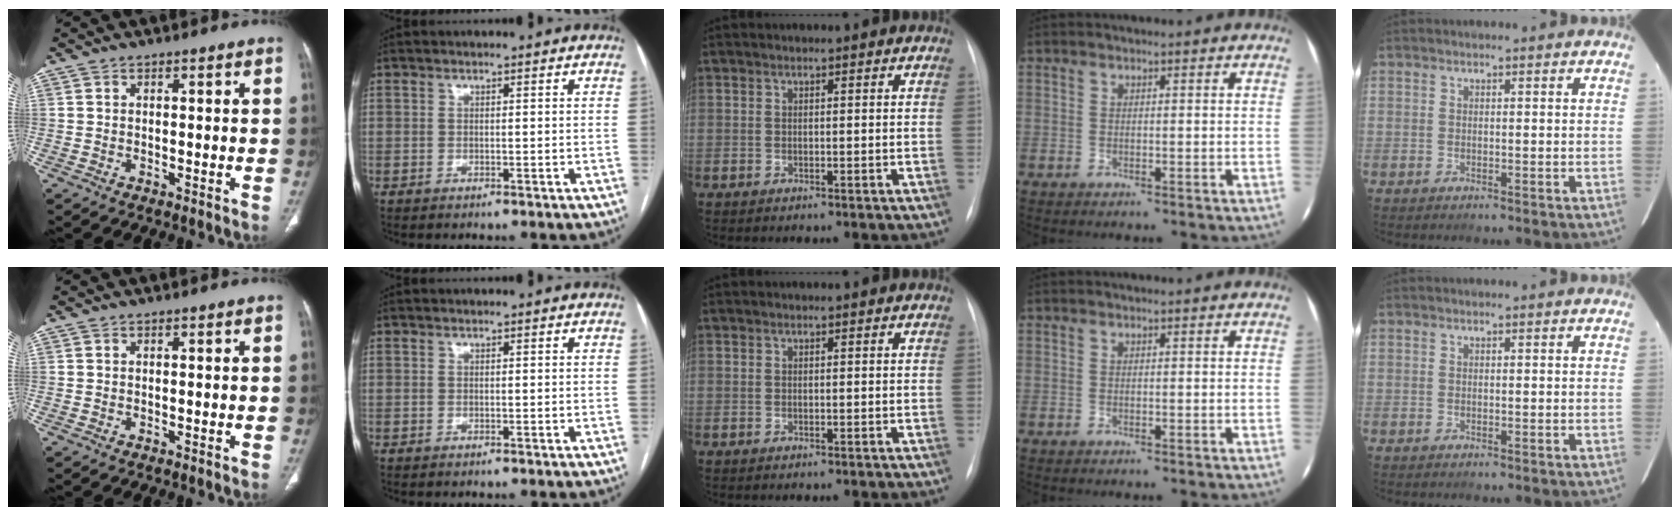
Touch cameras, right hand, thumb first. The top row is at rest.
{}